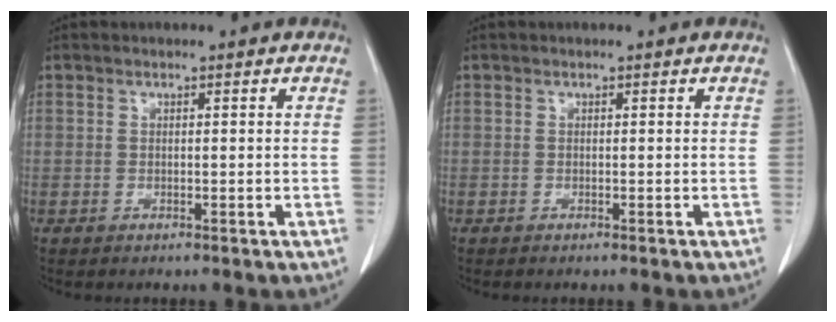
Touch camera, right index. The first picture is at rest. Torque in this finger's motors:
{"motor_torque": [-0.01, 0.01, 0.02, 0.01]}